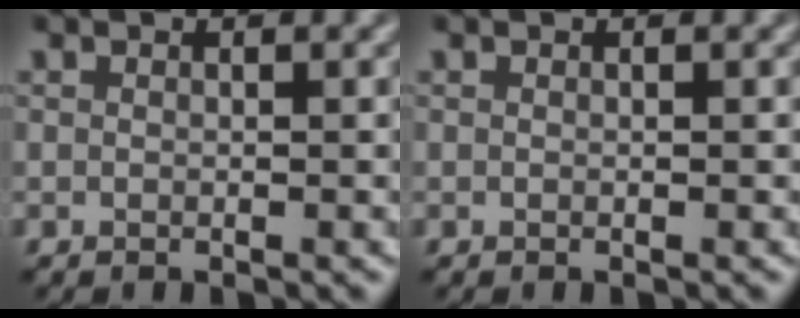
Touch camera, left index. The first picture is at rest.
{"total": 0.0}